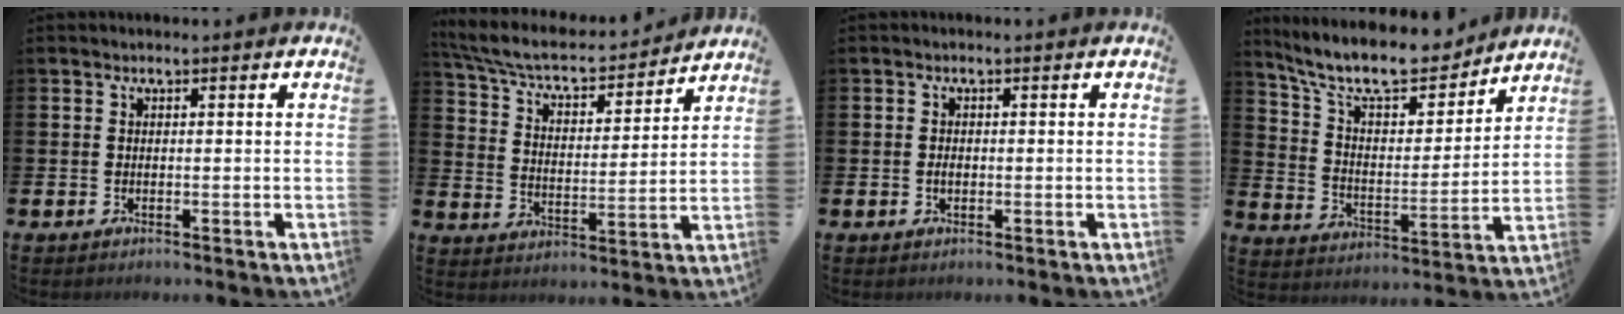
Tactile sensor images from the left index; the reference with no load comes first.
{"total": 6.9, "force": [6.2, 1.7, 2.4], "torque": [-0.085, -0.047, 0.103]}
{"total": 1.0, "force": [-0.2, 0.6, 0.7], "torque": [-0.010, 0.000, -0.006]}
{"total": 11.5, "force": [10.1, 3.1, 4.4], "torque": [-0.117, -0.066, 0.175]}